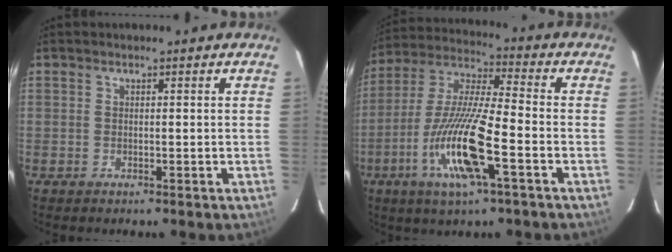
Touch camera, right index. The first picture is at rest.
{"total": 15.7, "force": [-5.7, 1.5, 14.5], "torque": [-0.297, -0.013, -0.107]}